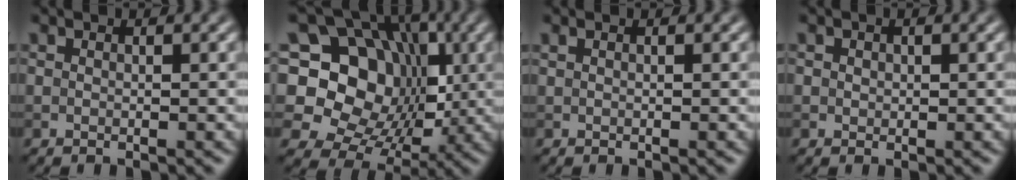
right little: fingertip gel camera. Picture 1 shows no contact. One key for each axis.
{"total": 12.9, "fx": 1.1, "fy": 10.9, "fz": 6.9, "tx": -0.119, "ty": 0.029, "tz": -0.009}
{"total": 0.0}
{"total": 0.7, "fx": 0.1, "fy": 0.6, "fz": 0.2, "tx": -0.004, "ty": -0.006, "tz": 0.008}